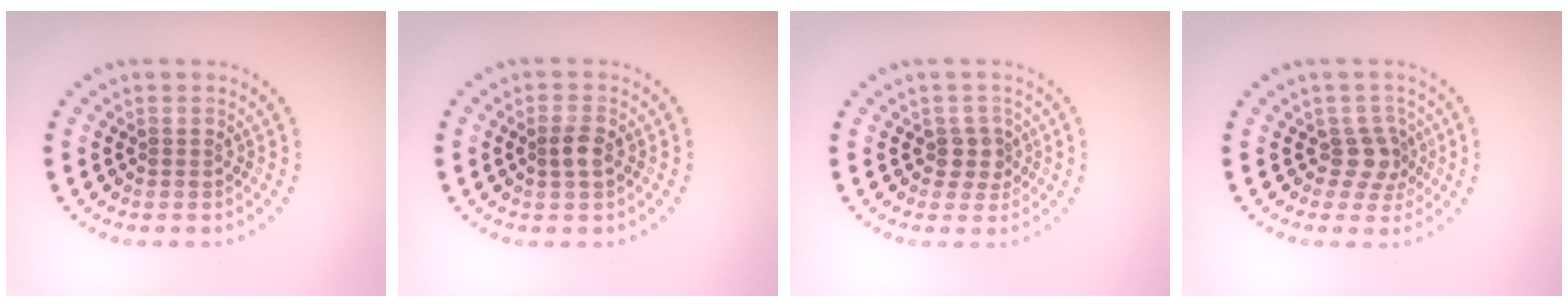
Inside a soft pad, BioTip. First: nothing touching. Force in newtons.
{"total": 1.6, "press": 1.6, "slide": 0.4}
{"total": 1.8, "press": 1.6, "slide": 0.9}
{"total": 2.5, "press": 1.9, "slide": 1.6}